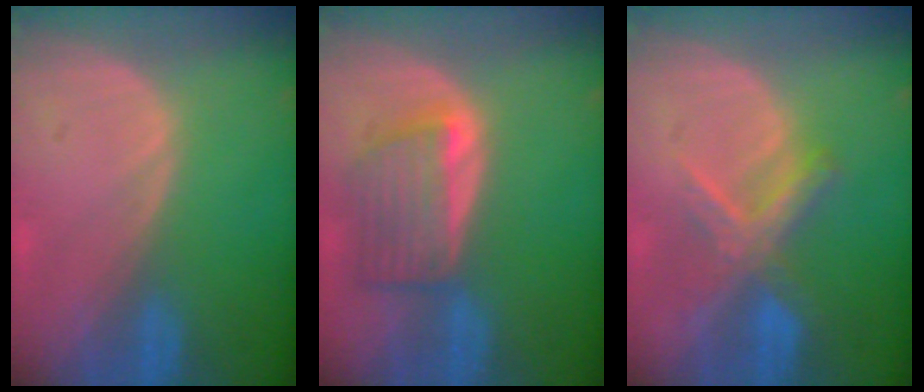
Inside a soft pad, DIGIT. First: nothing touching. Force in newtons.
{"total": 6.2, "press": 6.2, "slide": 0.4}
{"total": 6.7, "press": 6.1, "slide": 2.9}